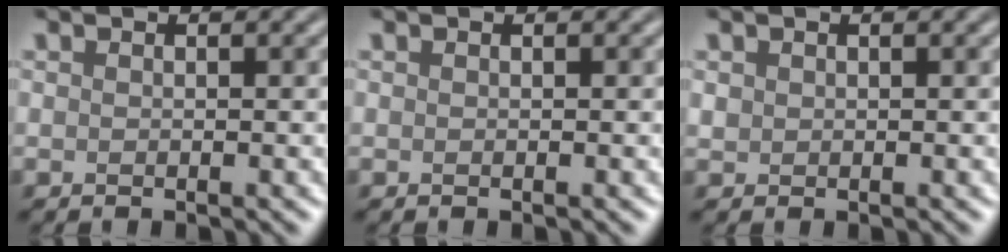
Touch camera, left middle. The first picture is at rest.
{"total": 0.0}
{"total": 0.7, "force": [0.2, 0.6, 0.1], "torque": [-0.004, -0.002, 0.008]}